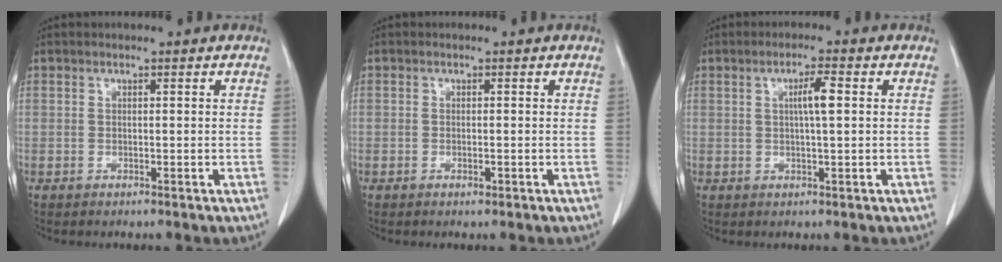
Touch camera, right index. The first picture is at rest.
{"total": 0.7, "force": [-0.3, 0.4, 0.5], "torque": [-0.007, 0.002, -0.001]}
{"total": 3.5, "force": [0.7, 0.1, 3.5], "torque": [-0.060, 0.002, 0.010]}